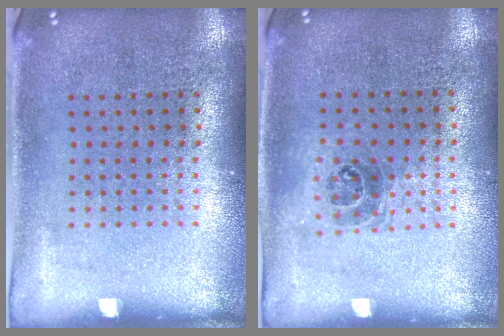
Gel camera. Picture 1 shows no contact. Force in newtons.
{"total": 1.0, "press": 0.9, "slide": 0.5}